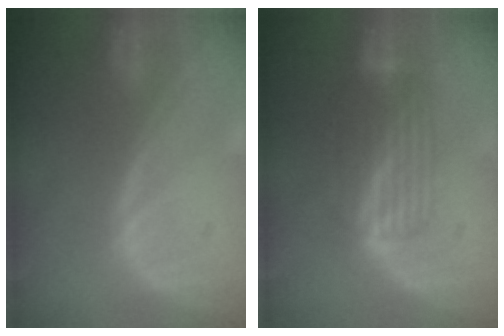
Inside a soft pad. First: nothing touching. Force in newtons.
{"total": 6.8, "press": 5.9, "slide": 3.4}